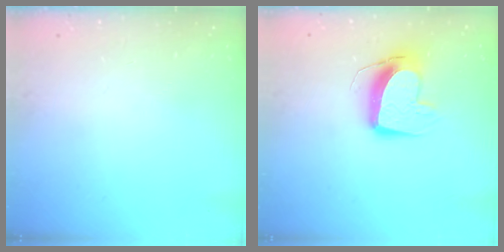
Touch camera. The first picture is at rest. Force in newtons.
{"total": 11.8, "press": 11.7, "slide": 1.1}